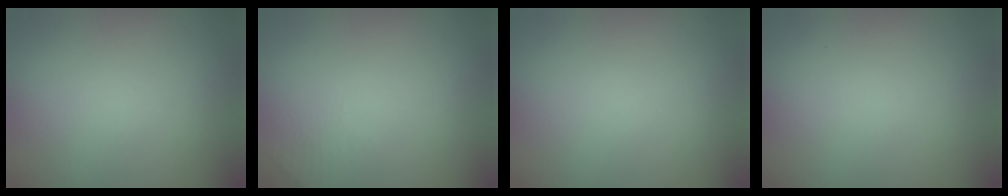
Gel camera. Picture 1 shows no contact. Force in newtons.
{"total": 1.0, "press": 0.9, "slide": 0.3}
{"total": 0.0}
{"total": 0.0}